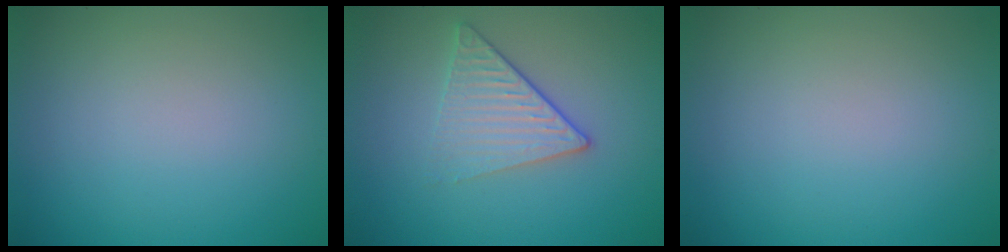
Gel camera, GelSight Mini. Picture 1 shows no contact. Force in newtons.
{"total": 3.3, "press": 2.8, "slide": 1.8}
{"total": 0.0}